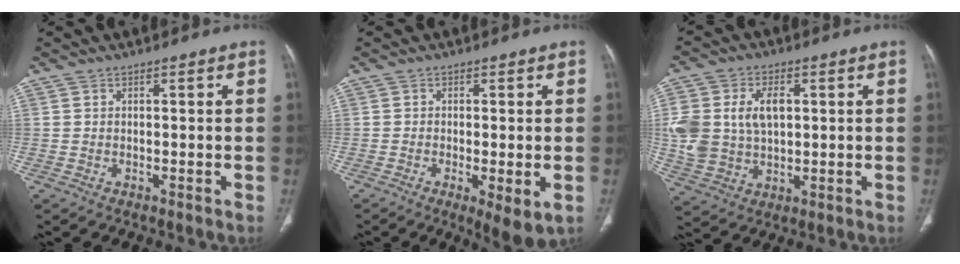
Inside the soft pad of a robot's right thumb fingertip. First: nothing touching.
{"total": 6.4, "force": [-2.0, 1.7, 5.8], "torque": [-0.091, -0.016, -0.030]}
{"total": 12.6, "force": [2.0, 8.6, 9.0], "torque": [-0.181, 0.004, 0.048]}